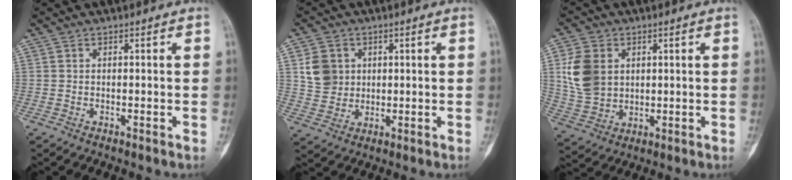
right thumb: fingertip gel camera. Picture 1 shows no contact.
{"total": 6.8, "force": [1.9, 5.9, 2.7], "torque": [-0.030, -0.005, 0.042]}
{"total": 10.6, "force": [2.5, 8.1, 6.3], "torque": [-0.116, -0.010, 0.058]}